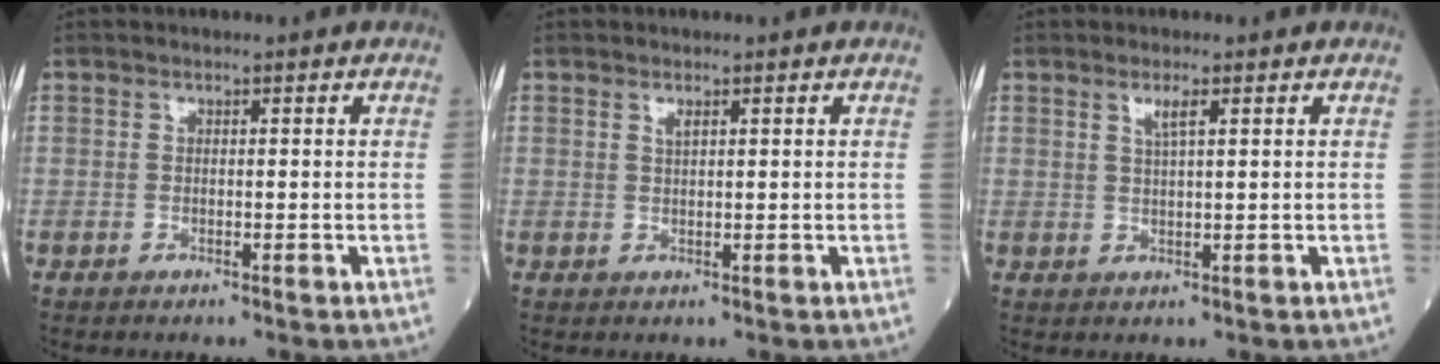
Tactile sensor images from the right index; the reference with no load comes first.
{"total": 1.0, "force": [0.6, 0.2, 0.7], "torque": [-0.016, -0.004, 0.012]}
{"total": 2.1, "force": [1.1, 0.0, 1.8], "torque": [-0.040, 0.001, 0.021]}